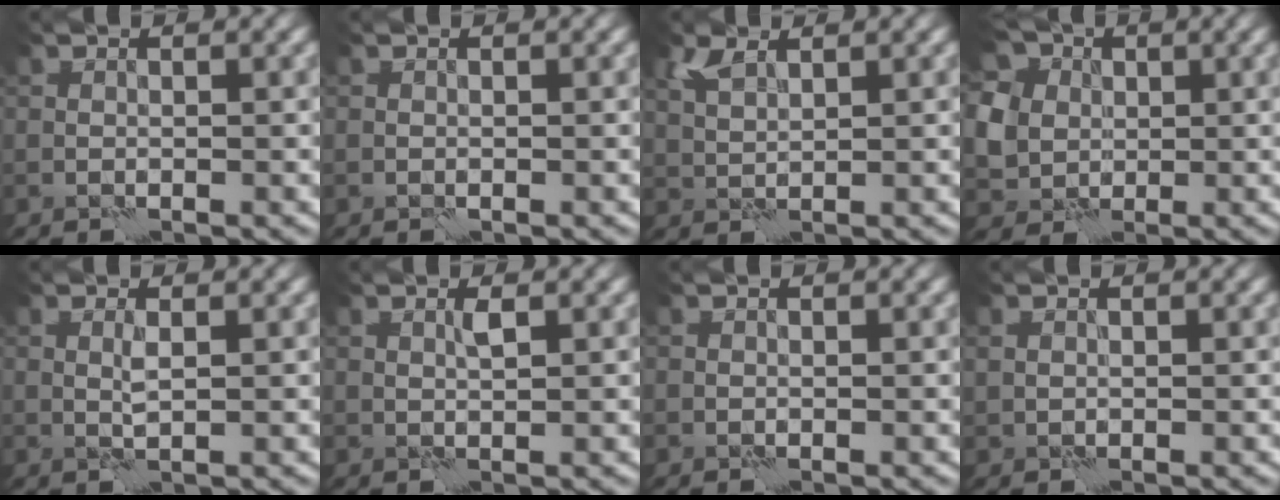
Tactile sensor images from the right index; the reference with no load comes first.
{"total": 0.0}
{"total": 2.1, "force": [1.7, 0.6, 1.1], "torque": [-0.032, 0.003, 0.035]}
{"total": 7.3, "force": [2.0, 6.2, 3.3], "torque": [-0.079, 0.023, 0.016]}
{"total": 0.9, "force": [0.5, -0.1, 0.8], "torque": [-0.019, -0.001, 0.010]}
{"total": 0.8, "force": [0.7, -0.2, 0.4], "torque": [-0.011, 0.000, 0.012]}
{"total": 0.0}
{"total": 0.5, "force": [0.4, 0.3, 0.0], "torque": [0.003, -0.004, 0.011]}